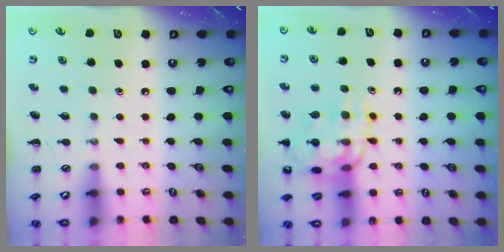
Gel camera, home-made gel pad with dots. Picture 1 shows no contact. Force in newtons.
{"total": 15.3, "press": 15.1, "slide": 2.2}